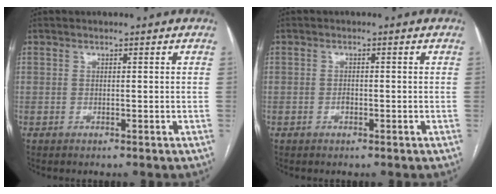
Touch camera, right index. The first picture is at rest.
{"total": 0.9, "force": [-0.5, 0.5, 0.6], "torque": [-0.010, 0.003, -0.008]}